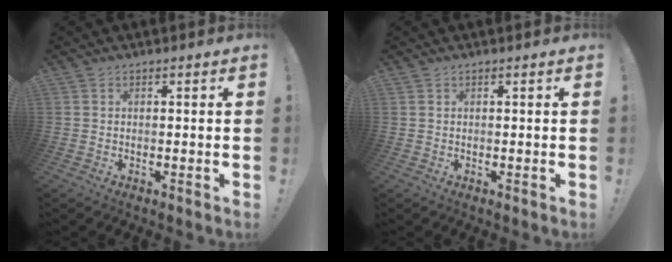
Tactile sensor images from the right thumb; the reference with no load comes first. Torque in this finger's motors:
{"motor_torque": [0.00, 0.00, 0.19, 0.07, 0.00]}